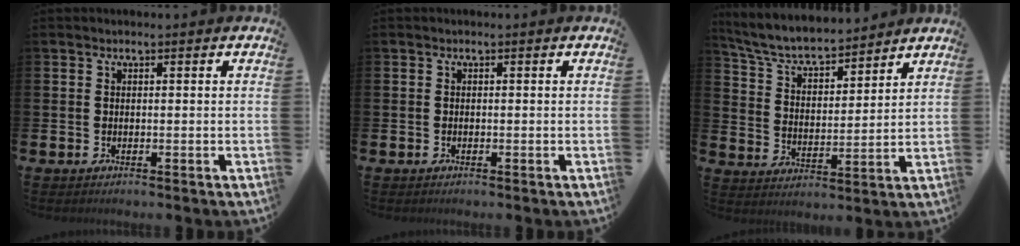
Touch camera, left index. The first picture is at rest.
{"total": 0.0}
{"total": 6.6, "force": [6.2, 1.4, 2.0], "torque": [-0.070, -0.043, 0.105]}